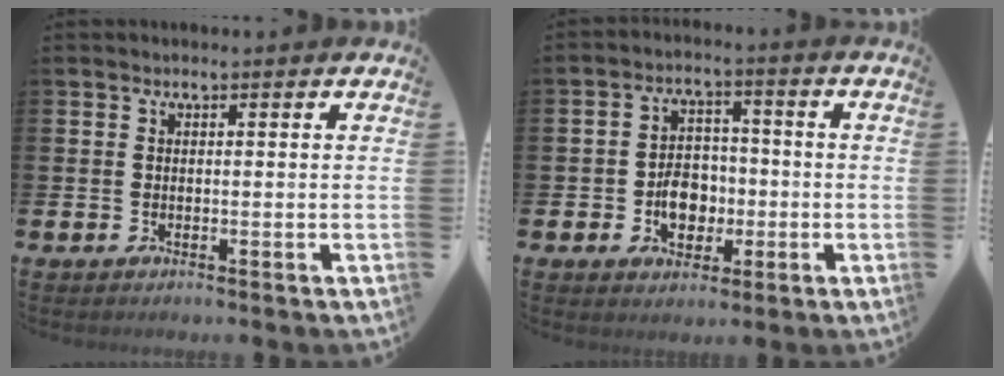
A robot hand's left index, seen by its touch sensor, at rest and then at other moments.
{"total": 5.5, "force": [-1.4, 4.2, 3.3], "torque": [-0.050, 0.005, -0.030]}